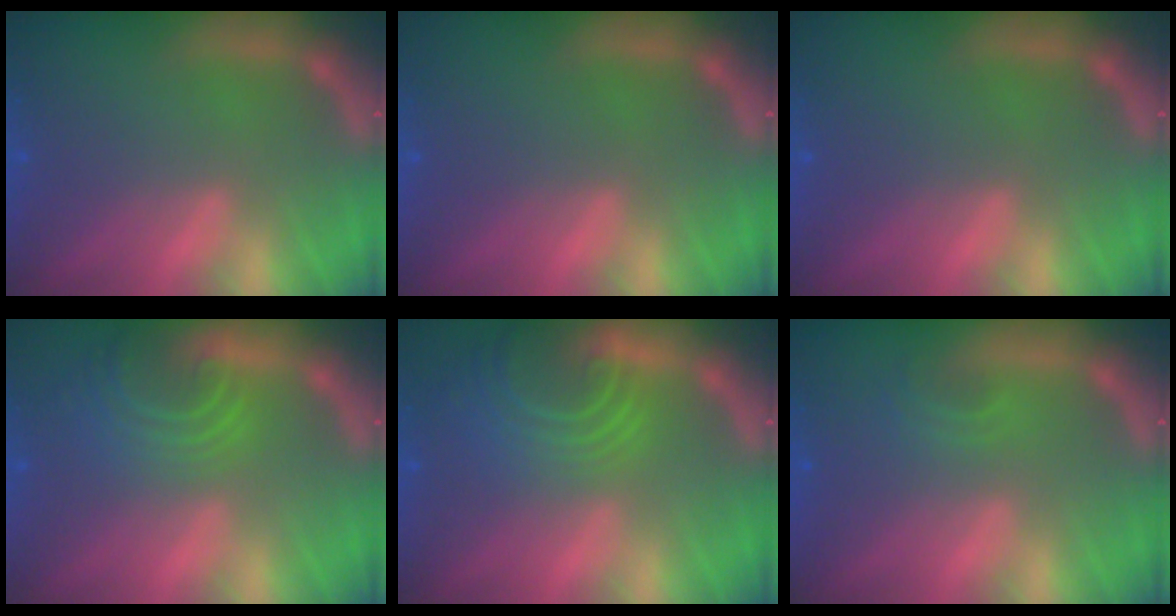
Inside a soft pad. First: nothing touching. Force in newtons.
{"total": 0.0}
{"total": 0.0}
{"total": 5.5}
{"total": 7.6}
{"total": 1.4}